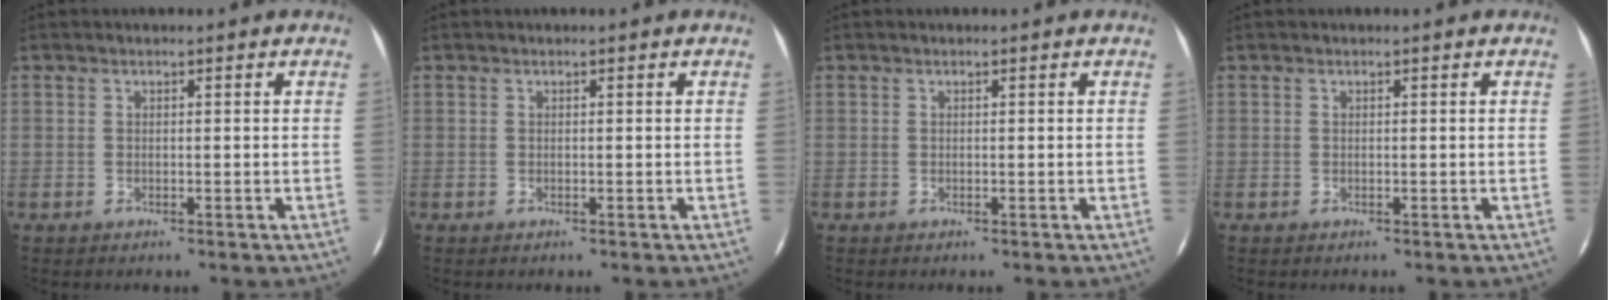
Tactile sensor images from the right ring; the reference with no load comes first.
{"total": 0.0}
{"total": 0.0}
{"total": 0.0}